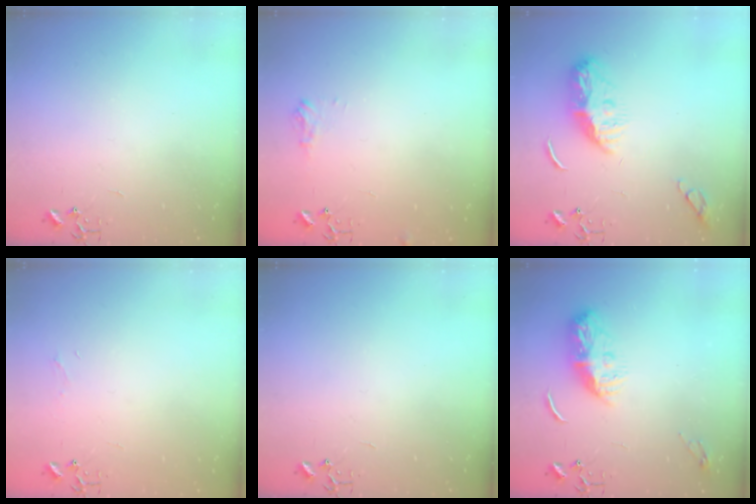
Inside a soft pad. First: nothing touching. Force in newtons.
{"total": 6.7, "press": 6.7, "slide": 0.8}
{"total": 10.6, "press": 10.6, "slide": 0.5}
{"total": 3.5, "press": 3.5, "slide": 0.6}
{"total": 0.0}
{"total": 10.1, "press": 10.1, "slide": 0.1}